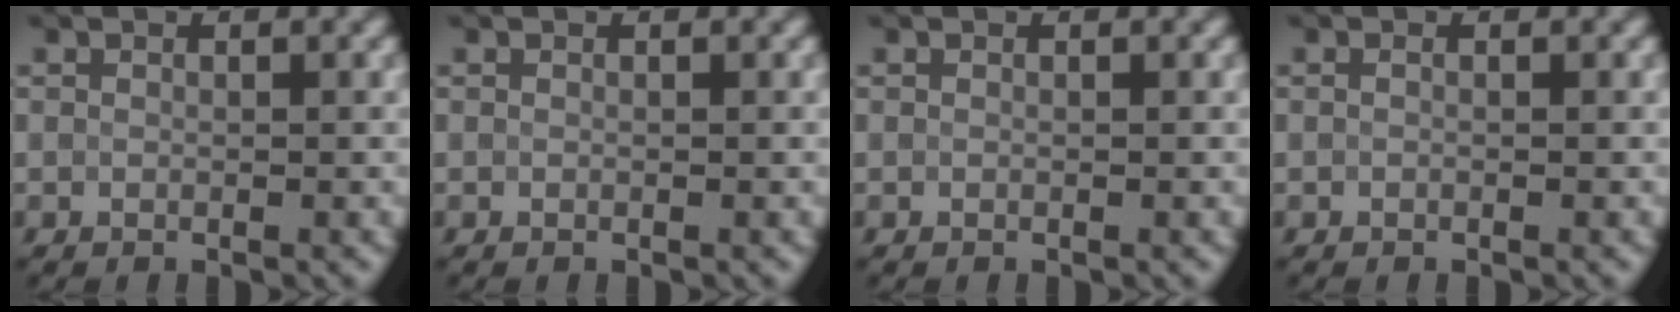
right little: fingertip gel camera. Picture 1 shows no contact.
{"total": 0.0}
{"total": 0.0}
{"total": 0.0}